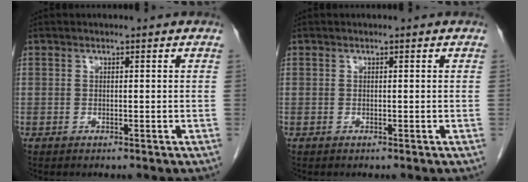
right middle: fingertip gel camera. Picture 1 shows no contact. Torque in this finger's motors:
{"motor_torque": [-0.08, -0.06, -0.01, -0.01]}